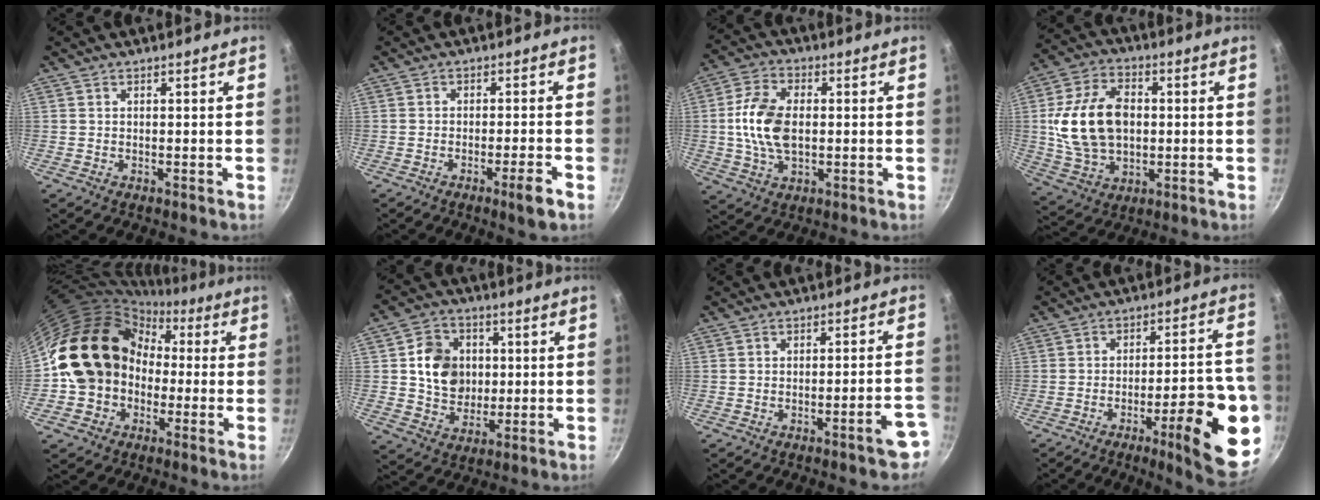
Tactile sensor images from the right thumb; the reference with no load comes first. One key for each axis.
{"total": 4.6, "fx": -2.5, "fy": 0.2, "fz": 3.8, "tx": -0.061, "ty": 0.017, "tz": -0.034}
{"total": 11.2, "fx": 0.2, "fy": 7.0, "fz": 8.8, "tx": -0.160, "ty": 0.014, "tz": -0.002}
{"total": 16.7, "fx": 0.7, "fy": 11.6, "fz": 12.0, "tx": -0.206, "ty": 0.010, "tz": 0.018}
{"total": 19.0, "fx": -1.1, "fy": 16.1, "fz": 9.9, "tx": -0.140, "ty": 0.066, "tz": -0.023}
{"total": 11.5, "fx": 1.5, "fy": 9.8, "fz": 5.7, "tx": -0.061, "ty": 0.003, "tz": 0.027}
{"total": 6.2, "fx": -3.7, "fy": 1.3, "fz": 4.8, "tx": -0.045, "ty": 0.036, "tz": -0.038}
{"total": 18.9, "fx": -7.3, "fy": 5.2, "fz": 16.7, "tx": -0.183, "ty": 0.031, "tz": -0.098}